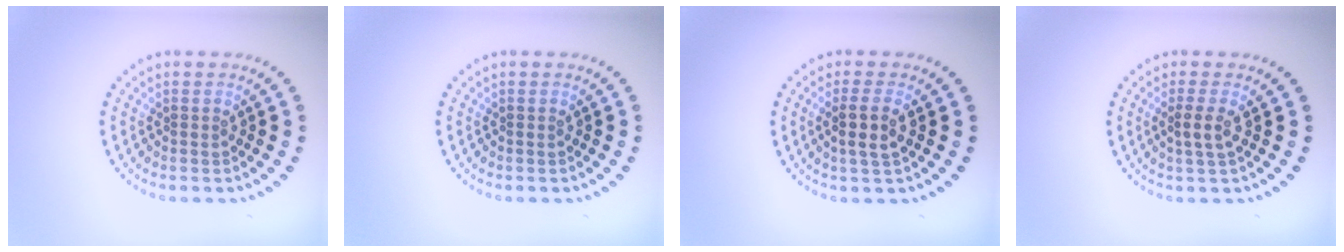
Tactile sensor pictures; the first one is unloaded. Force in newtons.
{"total": 0.0}
{"total": 2.3, "press": 2.0, "slide": 1.0}
{"total": 1.8, "press": 1.7, "slide": 0.7}